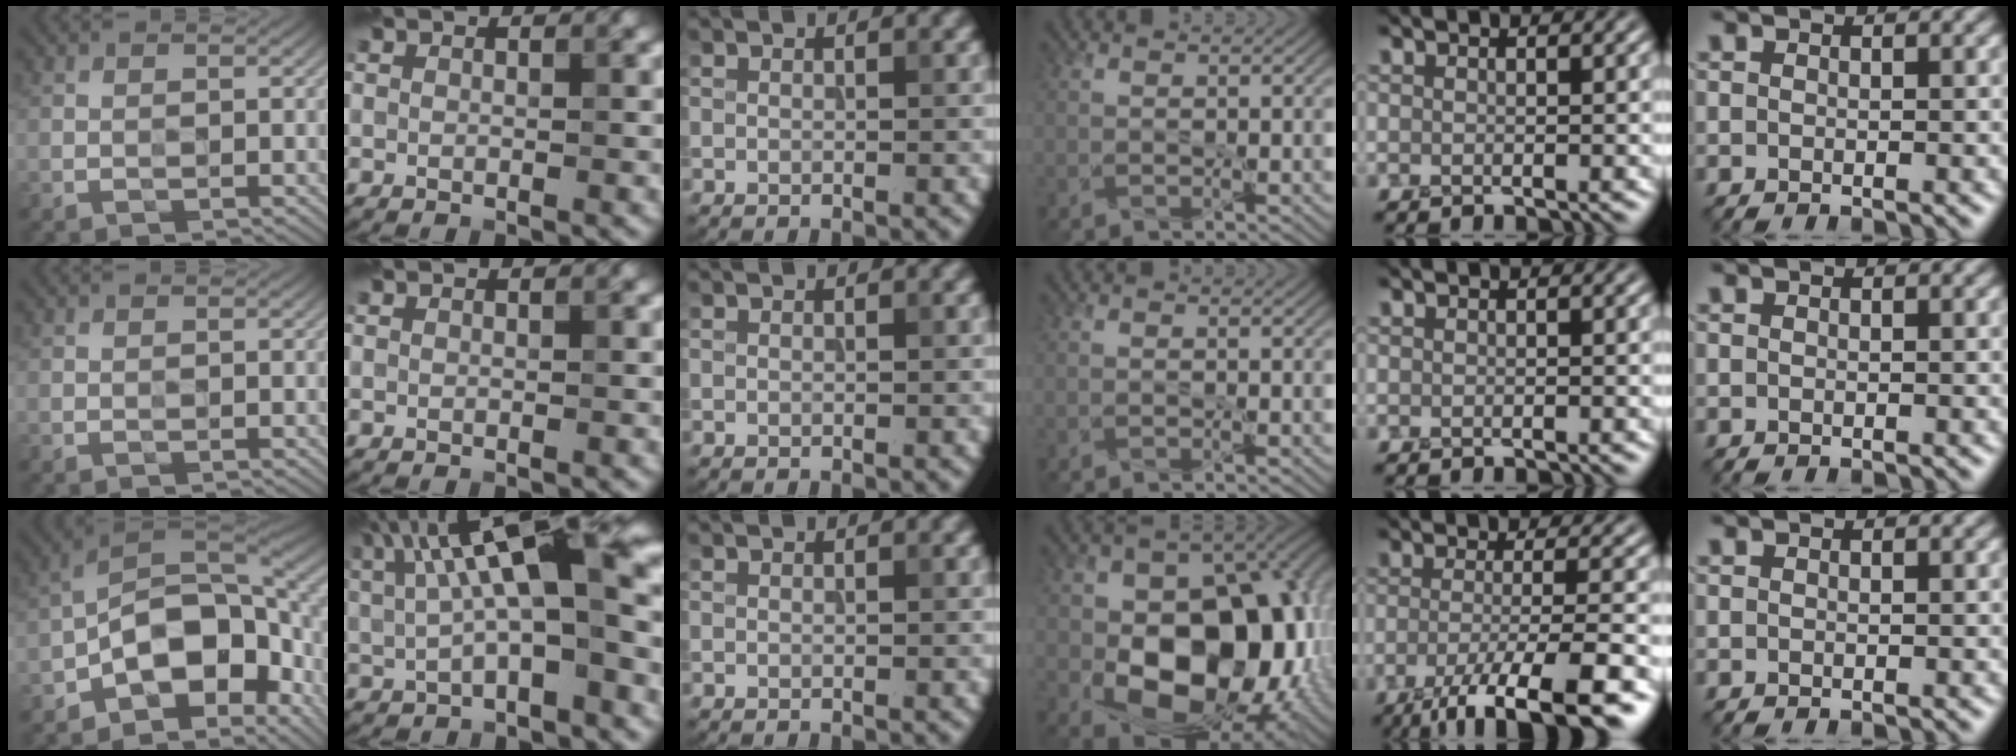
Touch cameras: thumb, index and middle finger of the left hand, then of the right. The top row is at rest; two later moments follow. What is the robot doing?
{"motion": "peel", "object": "velcro strap"}